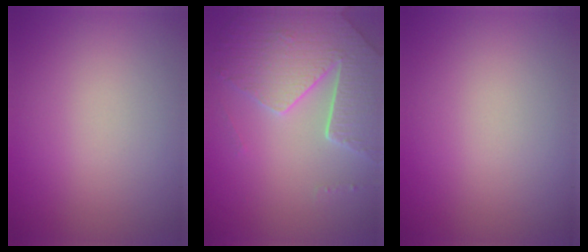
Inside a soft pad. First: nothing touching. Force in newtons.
{"total": 5.7, "press": 4.8, "slide": 2.9}
{"total": 0.0}